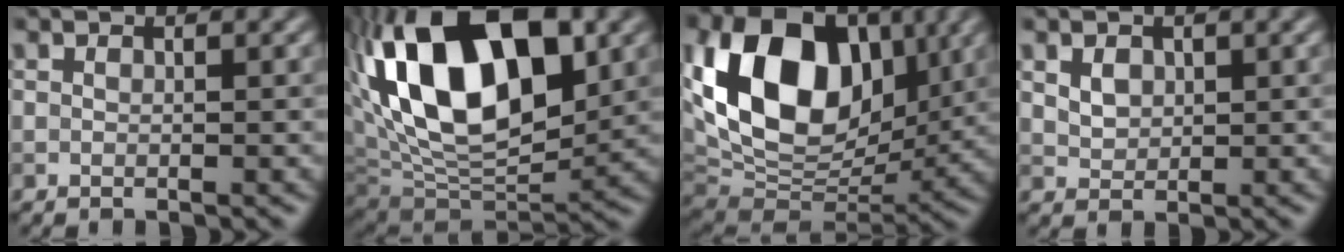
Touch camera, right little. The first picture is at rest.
{"total": 17.0, "force": [4.8, 9.1, 13.5], "torque": [-0.239, 0.016, 0.076]}
{"total": 14.2, "force": [3.5, 9.7, 9.7], "torque": [-0.167, 0.003, 0.058]}
{"total": 1.6, "force": [0.5, 1.3, 0.8], "torque": [-0.019, -0.001, 0.013]}